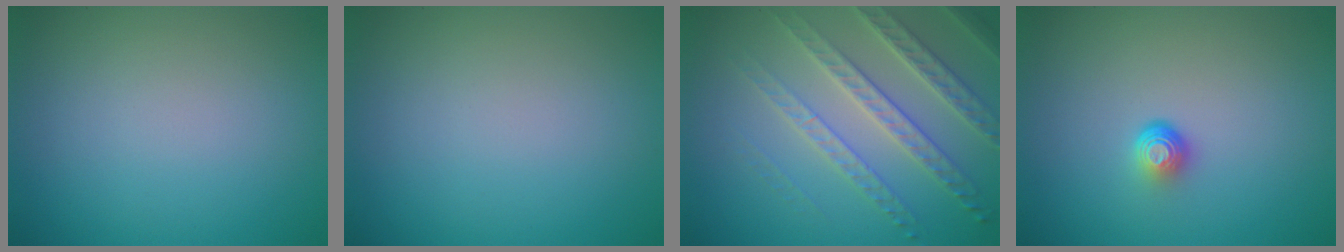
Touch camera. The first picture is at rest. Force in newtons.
{"total": 0.0}
{"total": 5.3, "press": 4.2, "slide": 3.2}
{"total": 1.9, "press": 1.1, "slide": 1.5}